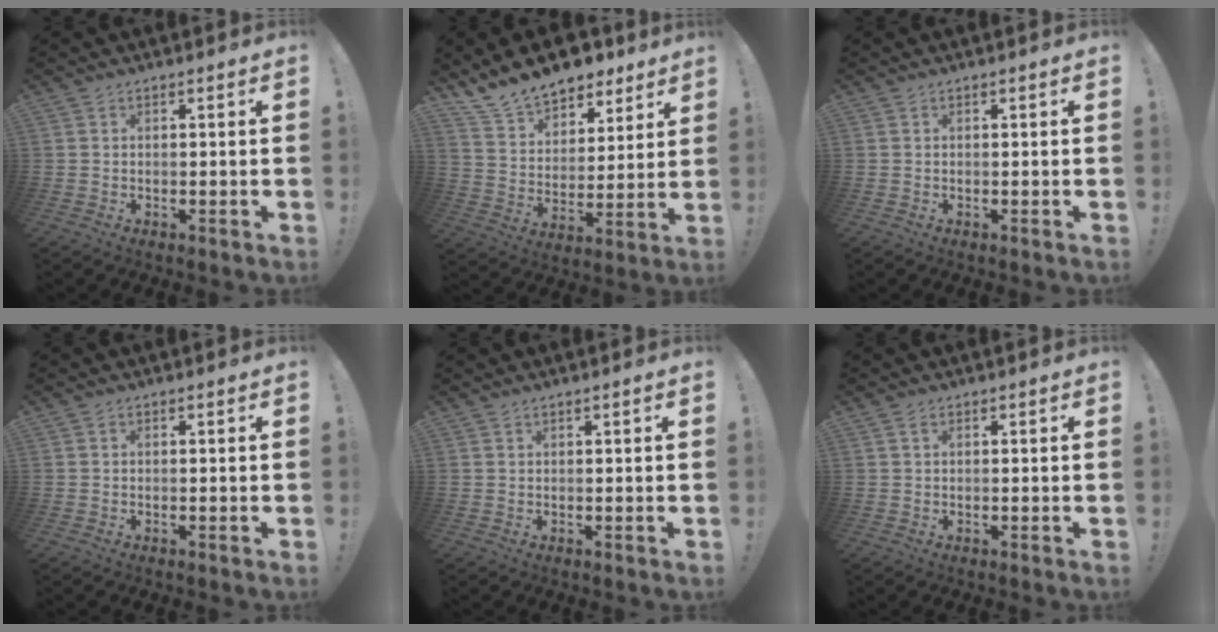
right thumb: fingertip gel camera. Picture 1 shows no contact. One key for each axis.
{"total": 14.7, "fx": 12.3, "fy": 7.0, "fz": 4.1, "tx": -0.092, "ty": -0.088, "tz": 0.230}
{"total": 0.0}
{"total": 0.0}
{"total": 0.8, "fx": 0.6, "fy": -0.2, "fz": 0.5, "tx": -0.019, "ty": 0.003, "tz": 0.012}
{"total": 1.2, "fx": 0.6, "fy": 0.4, "fz": 0.9, "tx": -0.025, "ty": 0.004, "tz": 0.012}